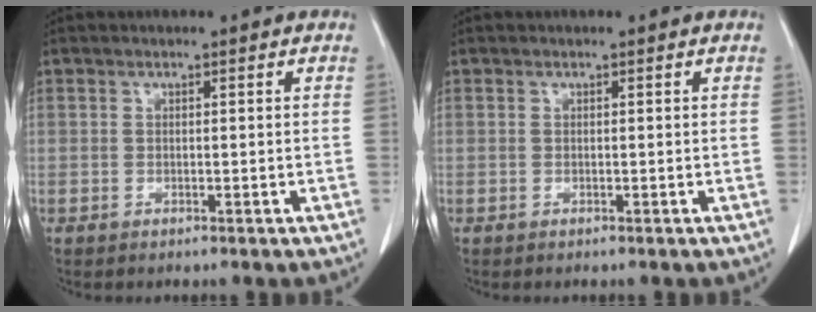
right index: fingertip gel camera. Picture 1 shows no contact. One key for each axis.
{"total": 0.0}